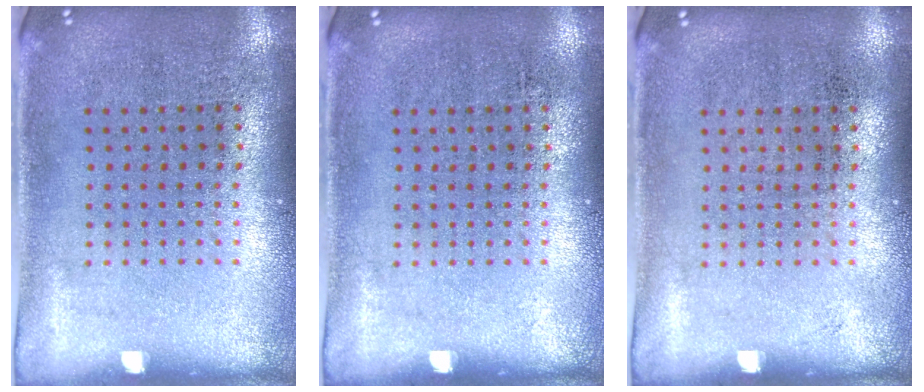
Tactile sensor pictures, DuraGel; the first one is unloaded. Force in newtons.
{"total": 0.0}
{"total": 0.0}